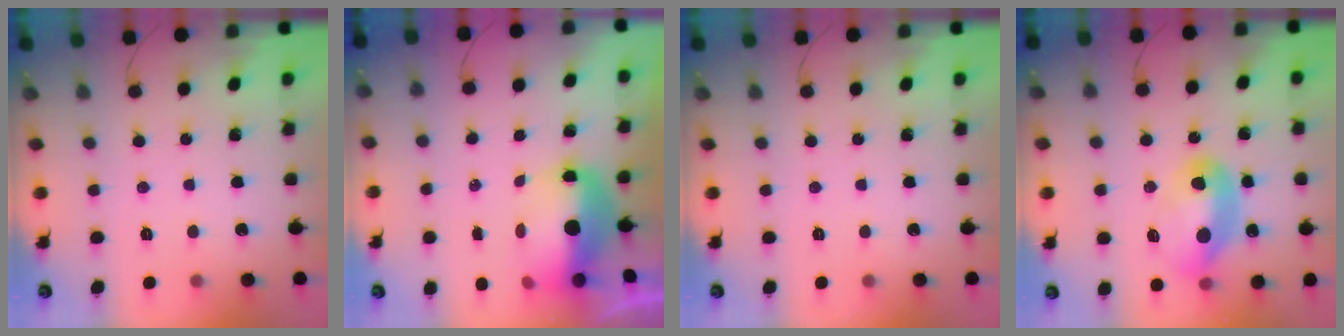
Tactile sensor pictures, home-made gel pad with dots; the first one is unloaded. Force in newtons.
{"total": 8.7, "press": 8.6, "slide": 1.7}
{"total": 0.0}
{"total": 16.1, "press": 14.5, "slide": 7.0}